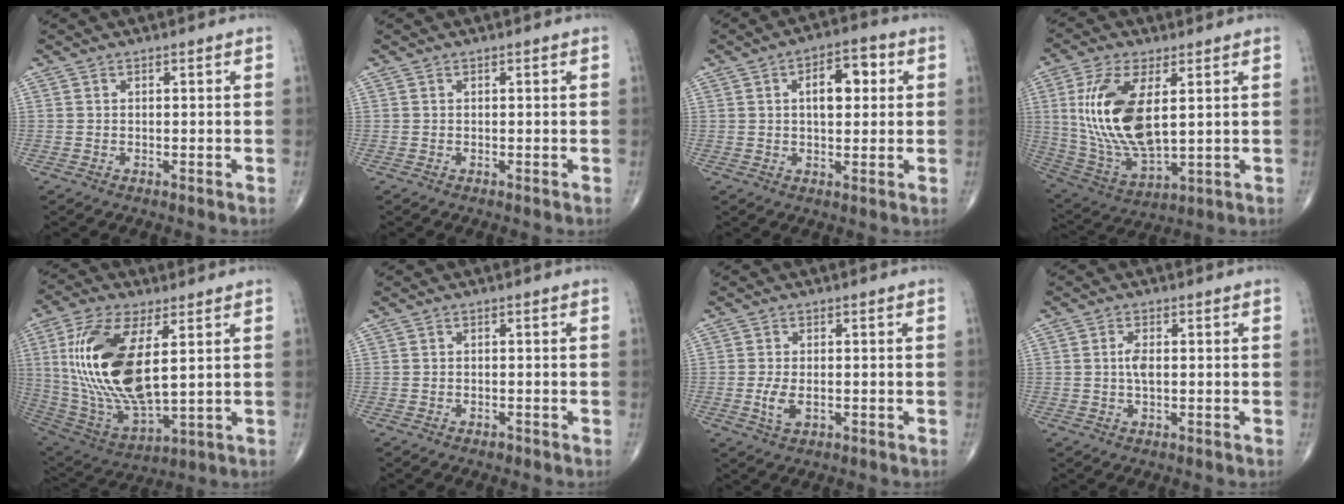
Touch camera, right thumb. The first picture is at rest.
{"total": 0.0}
{"total": 8.2, "force": [1.9, 4.3, 6.8], "torque": [-0.083, 0.011, 0.024]}
{"total": 17.7, "force": [3.4, 8.0, 15.4], "torque": [-0.314, -0.021, 0.079]}
{"total": 21.9, "force": [4.3, 9.5, 19.3], "torque": [-0.397, -0.025, 0.089]}
{"total": 0.8, "force": [-0.6, 0.5, 0.3], "torque": [-0.006, 0.002, -0.010]}
{"total": 3.6, "force": [-0.7, 1.9, 3.0], "torque": [-0.064, -0.006, -0.012]}
{"total": 2.6, "force": [0.1, 1.2, 2.4], "torque": [-0.048, 0.001, 0.001]}